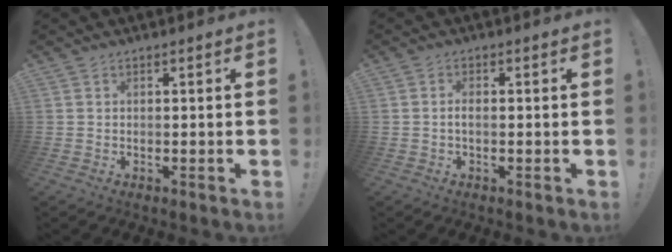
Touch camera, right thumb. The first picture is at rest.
{"total": 2.0, "force": [-0.6, 0.6, 1.8], "torque": [-0.036, 0.006, -0.010]}